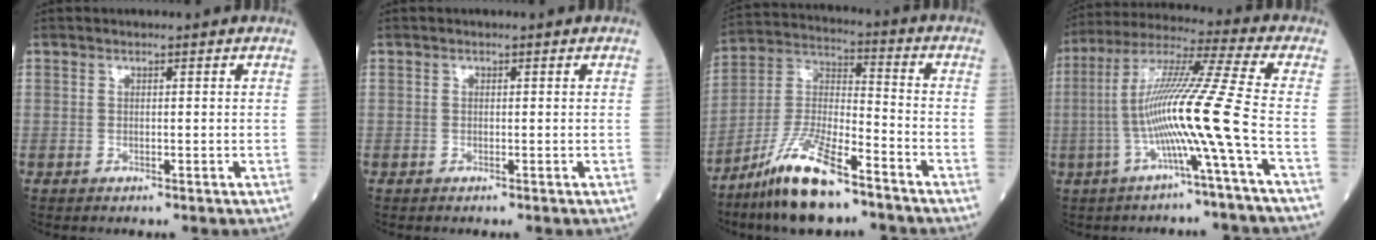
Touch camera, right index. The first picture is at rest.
{"total": 0.0}
{"total": 13.8, "force": [-9.8, 2.5, 9.4], "torque": [-0.197, -0.009, -0.181]}
{"total": 13.8, "force": [-3.6, -2.8, 13.0], "torque": [-0.253, 0.008, -0.072]}